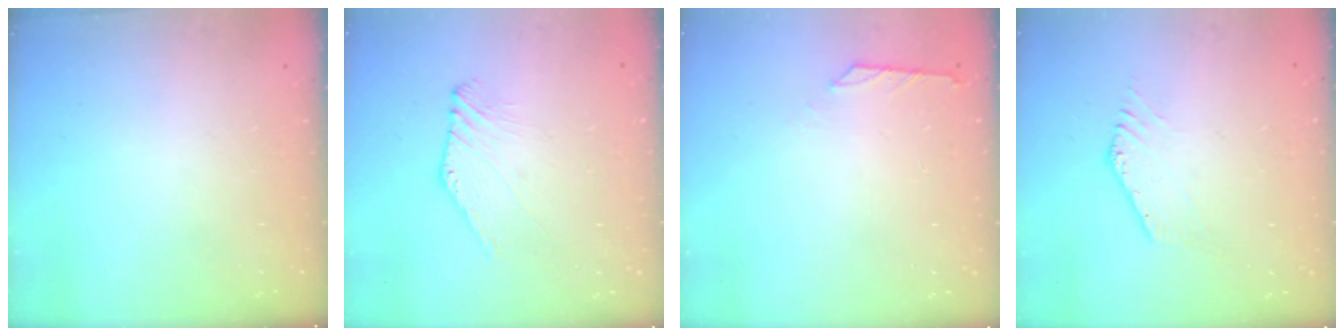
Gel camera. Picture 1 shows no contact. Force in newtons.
{"total": 0.0}
{"total": 0.6, "press": 0.5, "slide": 0.4}
{"total": 1.3, "press": 1.3, "slide": 0.1}